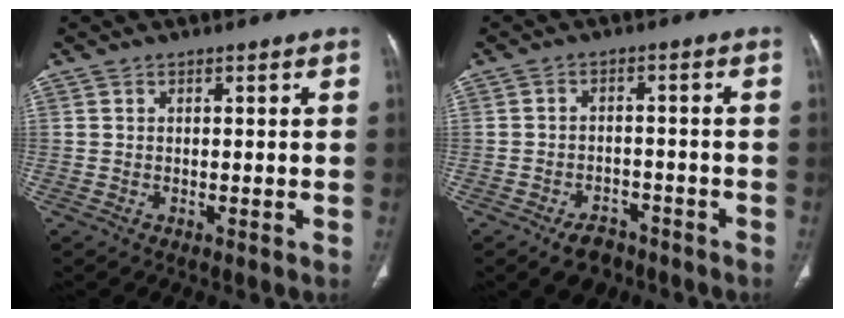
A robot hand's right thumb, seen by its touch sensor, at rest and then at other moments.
{"total": 5.8, "force": [-4.1, 3.4, 2.2], "torque": [-0.024, 0.023, -0.060]}